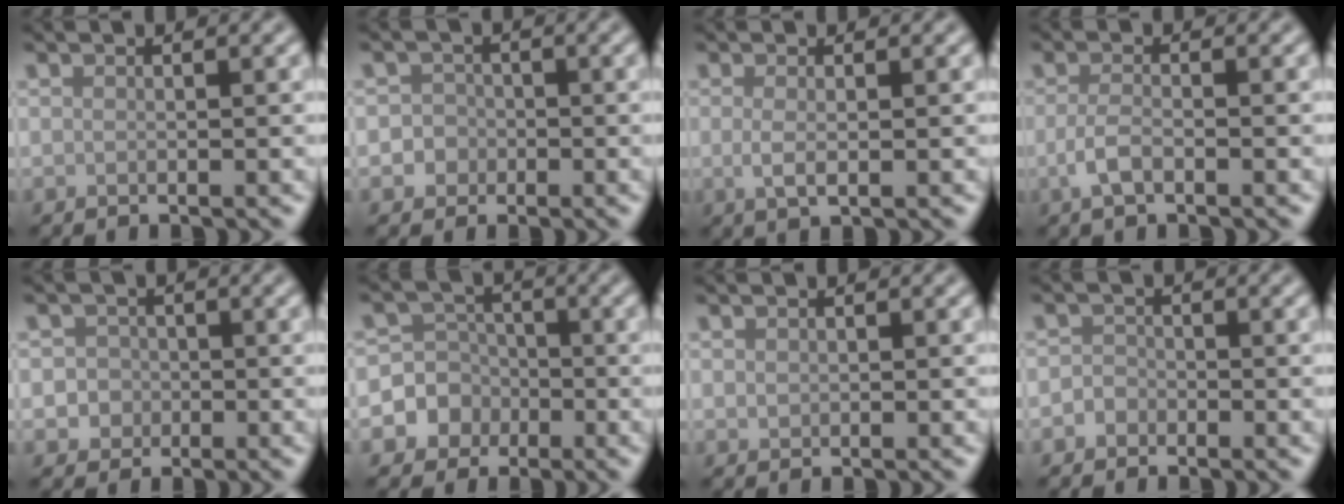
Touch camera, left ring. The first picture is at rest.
{"total": 2.4, "force": [-0.6, 2.3, 0.4], "torque": [0.022, 0.005, -0.023]}
{"total": 1.7, "force": [0.0, 0.6, 1.6], "torque": [-0.032, -0.004, 0.000]}
{"total": 2.0, "force": [-0.8, 0.8, 1.7], "torque": [-0.037, -0.002, -0.020]}
{"total": 2.3, "force": [-0.4, 2.2, 0.6], "torque": [0.015, 0.002, -0.019]}
{"total": 6.5, "force": [-2.1, 6.1, 0.7], "torque": [-0.001, 0.010, -0.062]}
{"total": 0.6, "force": [0.2, 0.5, 0.2], "torque": [-0.003, -0.001, 0.005]}
{"total": 1.2, "force": [-0.6, 1.0, 0.2], "torque": [0.003, 0.002, -0.014]}